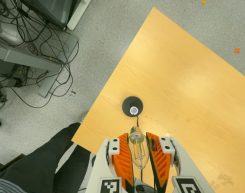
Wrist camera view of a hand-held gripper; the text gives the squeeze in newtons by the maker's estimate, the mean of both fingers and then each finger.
{"total": 22.6, "left": 24.4, "right": 20.9}